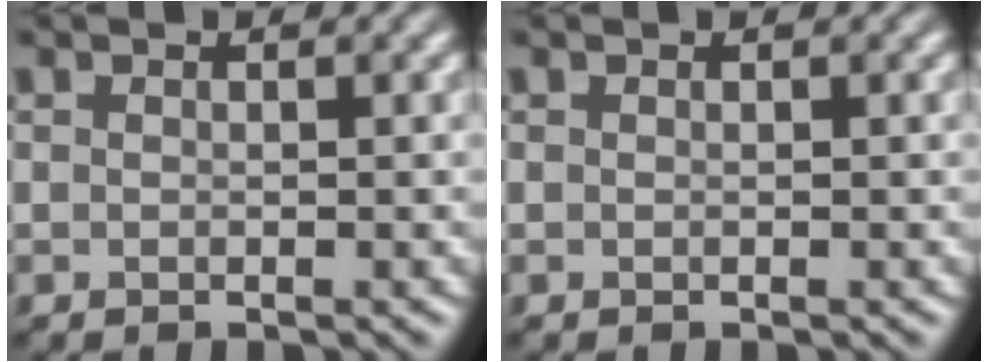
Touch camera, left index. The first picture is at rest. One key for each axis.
{"total": 0.0}